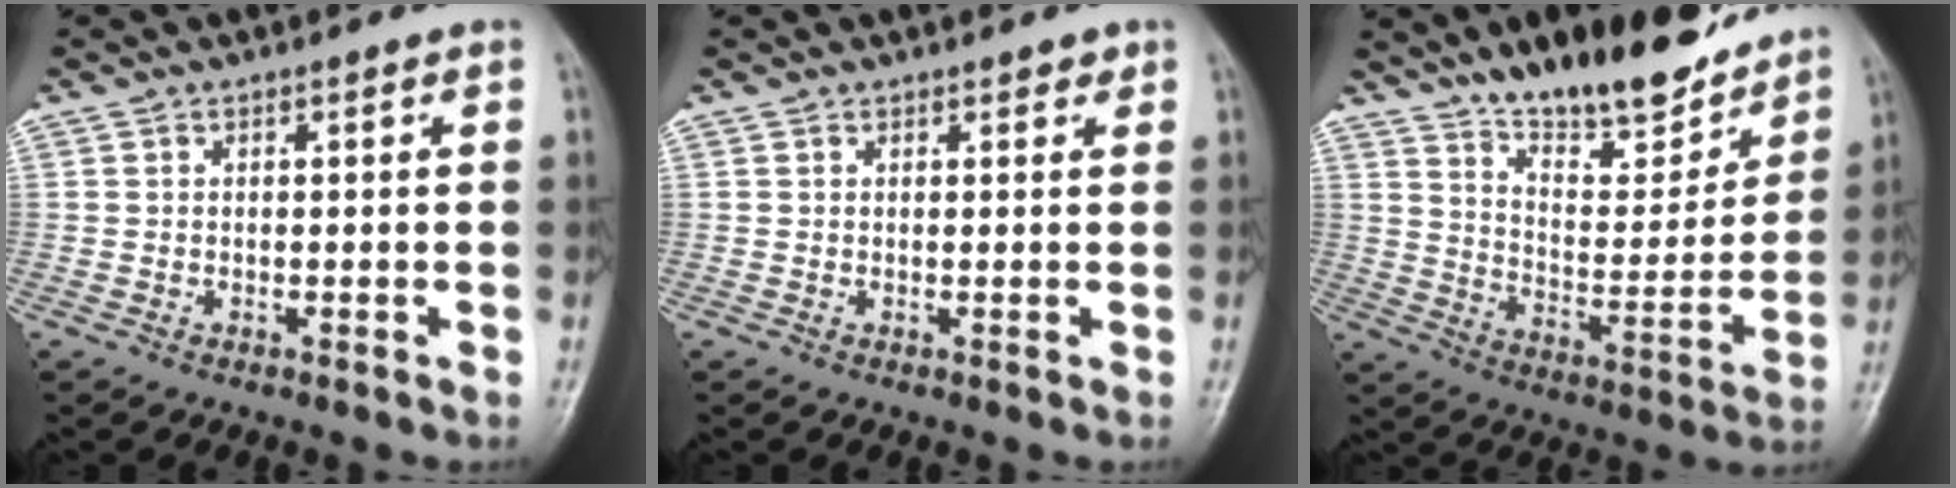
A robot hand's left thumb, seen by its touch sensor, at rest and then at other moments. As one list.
[{"total": 1.4, "force": [1.0, 0.8, 0.7], "torque": [0.003, -0.004, 0.009]}, {"total": 18.8, "force": [14.7, 6.2, 9.8], "torque": [-0.105, -0.091, 0.237]}]